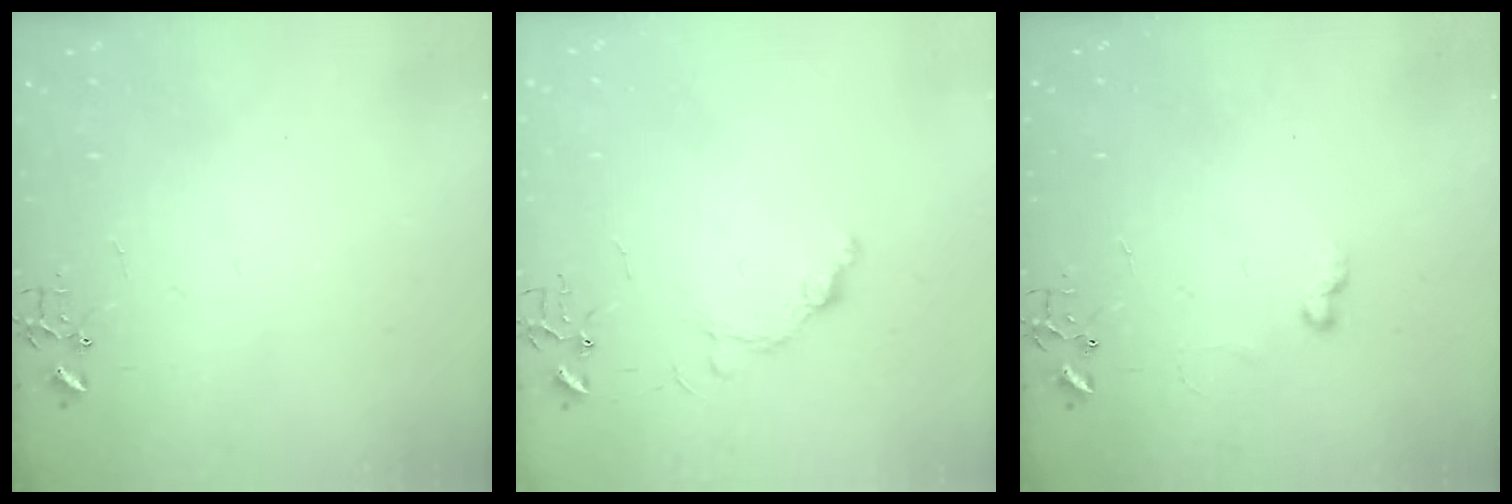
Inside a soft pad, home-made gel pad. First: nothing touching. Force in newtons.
{"total": 7.9, "press": 7.9, "slide": 0.7}
{"total": 5.9, "press": 5.9, "slide": 0.8}